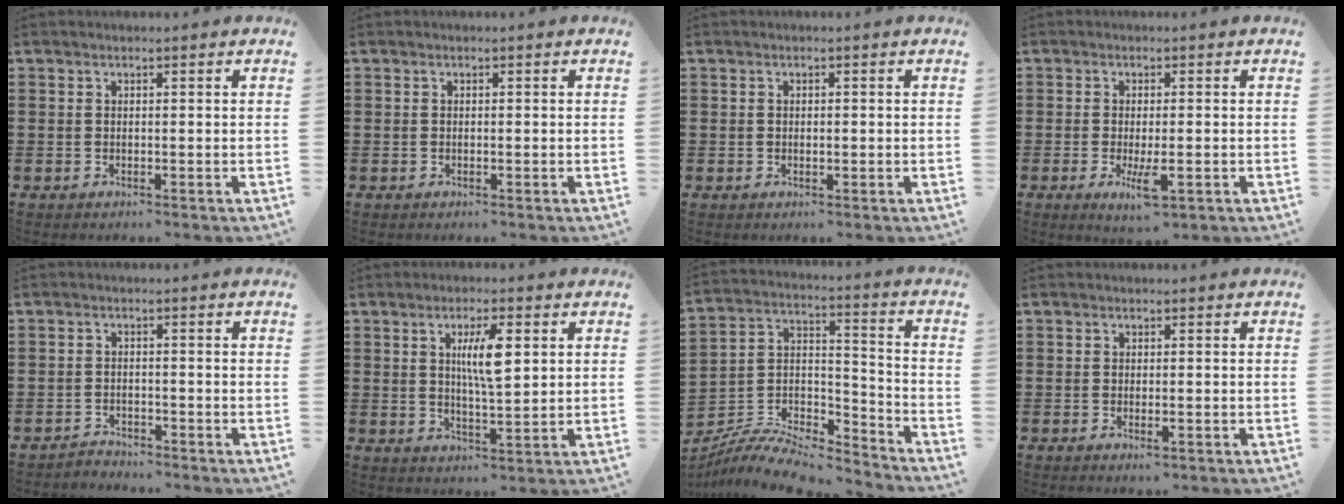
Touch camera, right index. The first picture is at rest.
{"total": 0.0}
{"total": 0.6, "force": [0.0, 0.5, 0.3], "torque": [-0.008, 0.003, -0.001]}
{"total": 4.5, "force": [-1.6, 1.3, 4.0], "torque": [-0.083, -0.012, -0.030]}
{"total": 1.9, "force": [-1.9, 0.3, -0.1], "torque": [-0.004, 0.004, -0.042]}
{"total": 6.6, "force": [1.8, 1.6, 6.1], "torque": [-0.116, 0.004, 0.025]}
{"total": 8.5, "force": [-7.9, 1.9, 2.5], "torque": [-0.045, 0.012, -0.155]}
{"total": 1.1, "force": [-0.5, 0.2, 0.9], "torque": [-0.024, -0.007, -0.010]}